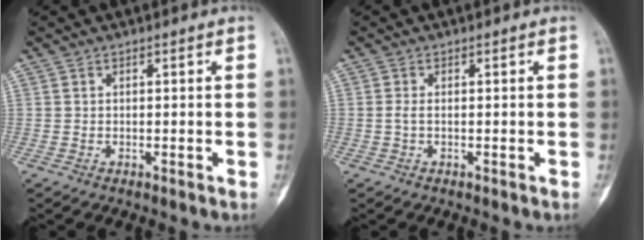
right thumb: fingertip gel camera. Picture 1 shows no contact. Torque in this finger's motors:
{"motor_torque": [-0.06, 0.13, 0.51, 0.02, -0.03]}